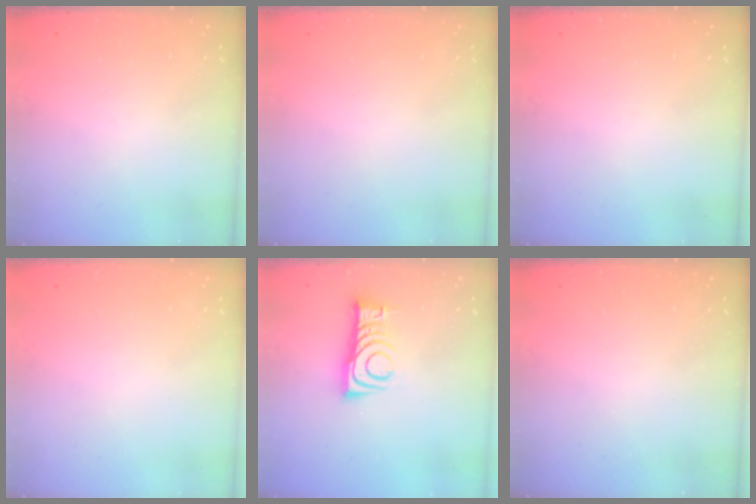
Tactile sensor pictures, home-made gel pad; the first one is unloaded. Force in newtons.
{"total": 1.6, "press": 1.6, "slide": 0.1}
{"total": 0.0}
{"total": 1.6, "press": 1.6, "slide": 0.1}
{"total": 10.1, "press": 10.1, "slide": 0.3}
{"total": 0.0}